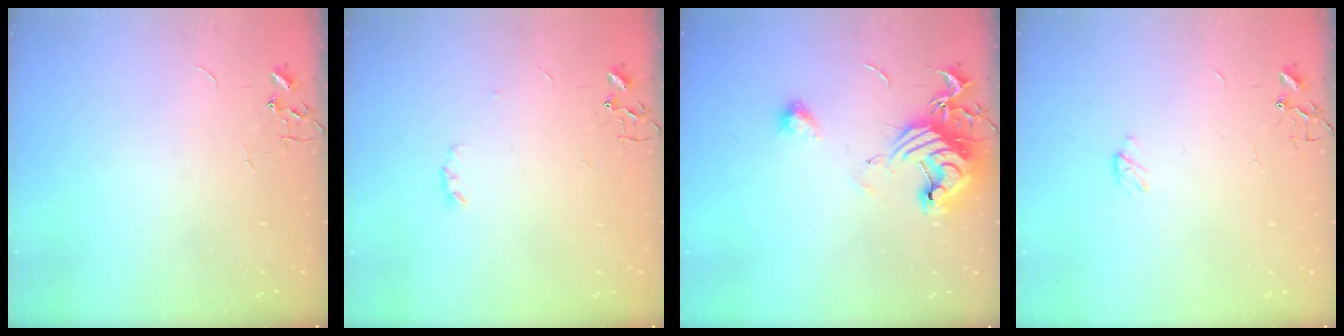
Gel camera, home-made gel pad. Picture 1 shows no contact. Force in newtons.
{"total": 3.2, "press": 3.2, "slide": 0.6}
{"total": 14.6, "press": 14.5, "slide": 1.6}
{"total": 2.9, "press": 2.9, "slide": 0.4}